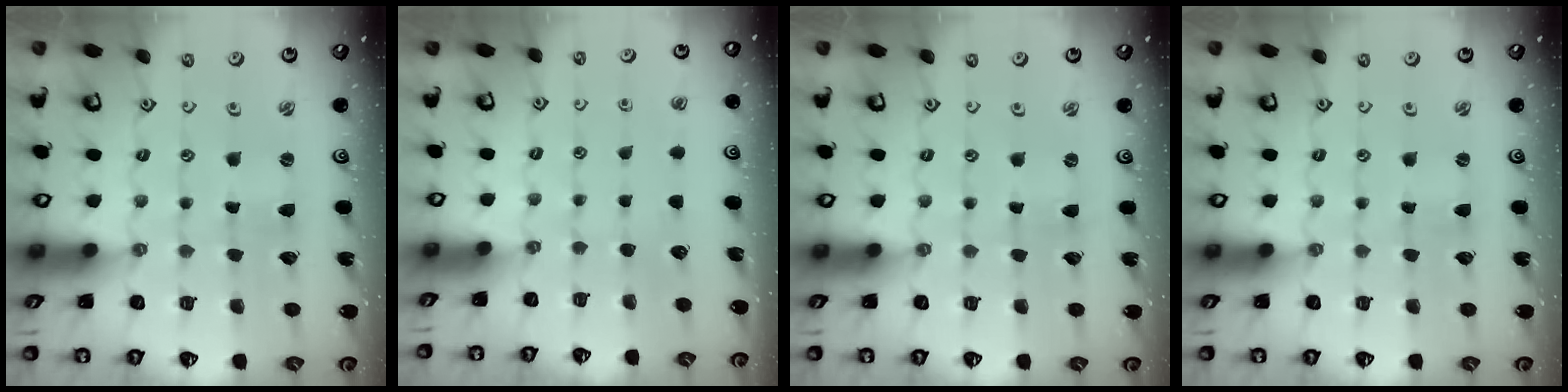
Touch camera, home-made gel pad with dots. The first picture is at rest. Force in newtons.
{"total": 0.0}
{"total": 0.0}
{"total": 0.0}